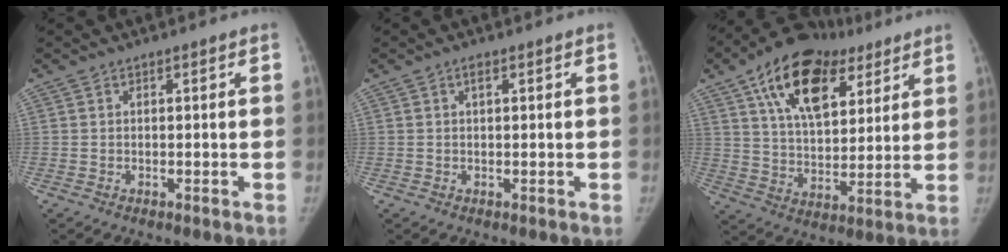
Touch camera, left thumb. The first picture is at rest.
{"total": 1.2, "force": [0.3, 0.6, 1.0], "torque": [-0.013, 0.002, 0.004]}
{"total": 20.7, "force": [10.5, 11.7, 13.6], "torque": [-0.190, -0.017, 0.173]}